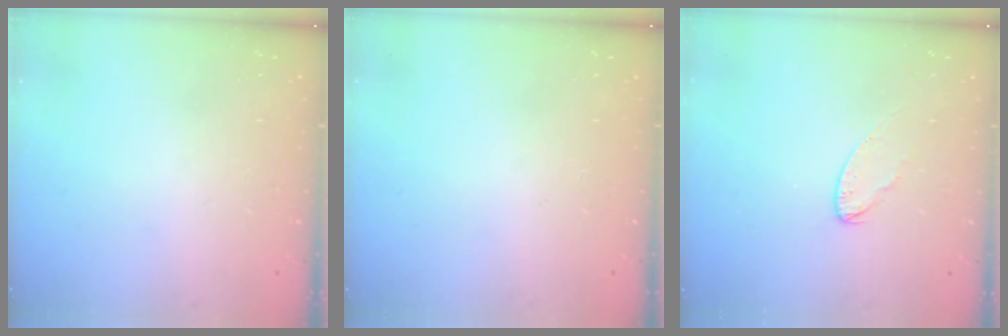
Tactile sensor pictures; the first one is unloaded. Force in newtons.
{"total": 0.0}
{"total": 5.9, "press": 5.8, "slide": 0.6}